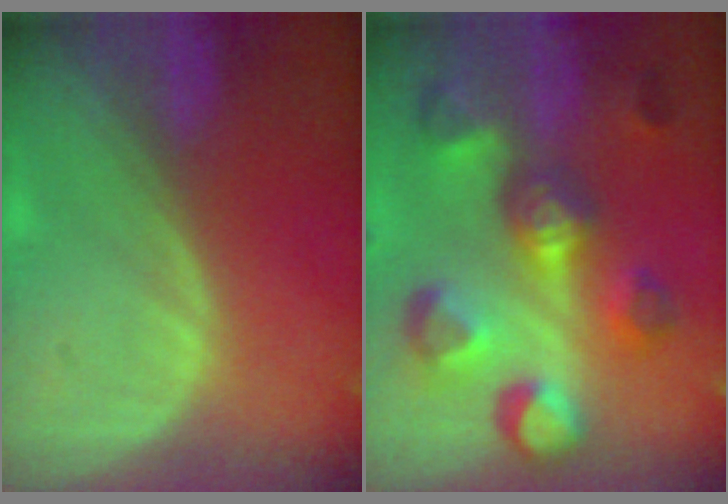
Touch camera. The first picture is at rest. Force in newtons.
{"total": 10.5, "press": 9.8, "slide": 3.8}